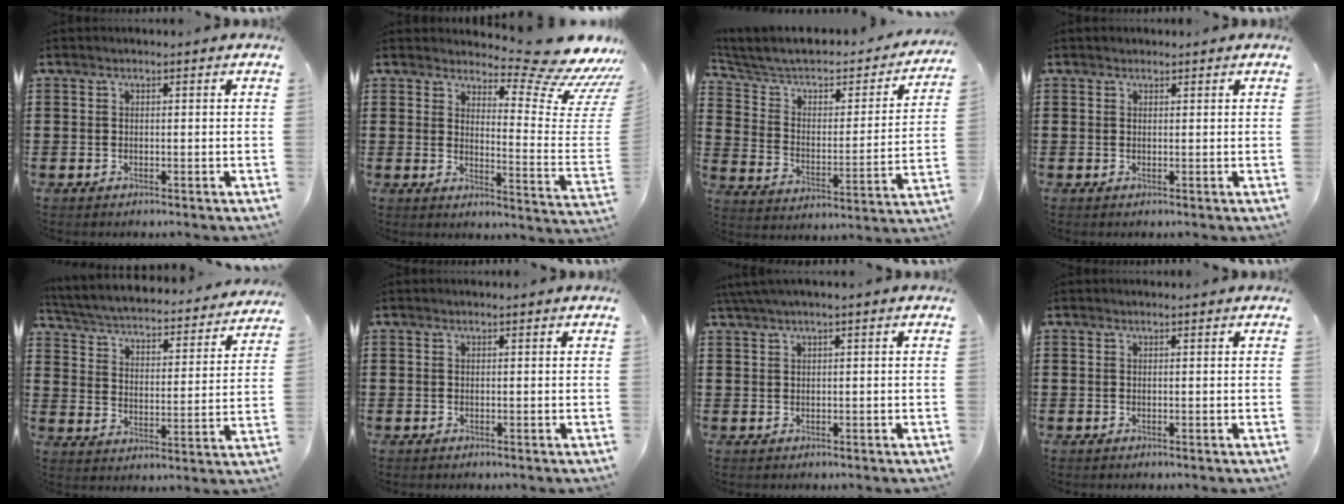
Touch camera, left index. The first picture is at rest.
{"total": 10.7, "force": [8.8, 1.6, 5.8], "torque": [-0.092, -0.078, 0.143]}
{"total": 5.7, "force": [4.2, 2.7, 2.8], "torque": [-0.079, -0.031, 0.066]}
{"total": 0.7, "force": [0.6, 0.4, 0.0], "torque": [-0.001, 0.003, 0.011]}
{"total": 2.7, "force": [2.5, 0.0, 0.9], "torque": [-0.036, -0.032, 0.031]}
{"total": 0.0}
{"total": 1.6, "force": [0.8, -0.1, 1.3], "torque": [-0.024, -0.002, 0.016]}
{"total": 0.0}